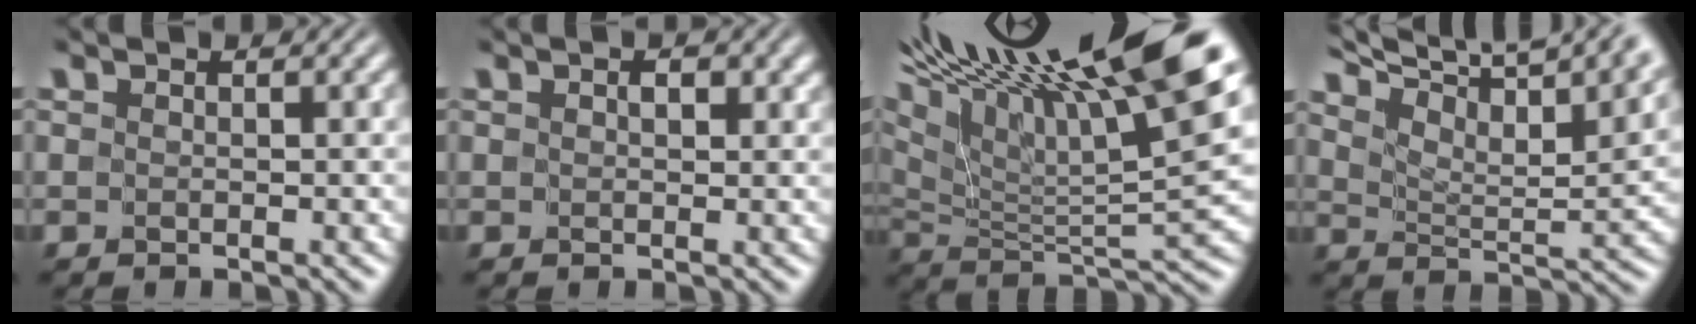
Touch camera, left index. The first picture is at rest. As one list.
[{"total": 1.5, "force": [0.5, 0.9, 1.1], "torque": [-0.010, -0.001, 0.007]}, {"total": 17.4, "force": [10.6, 4.2, 13.2], "torque": [-0.243, 0.040, 0.174]}, {"total": 11.8, "force": [9.9, 2.5, 6.0], "torque": [-0.106, 0.008, 0.140]}]